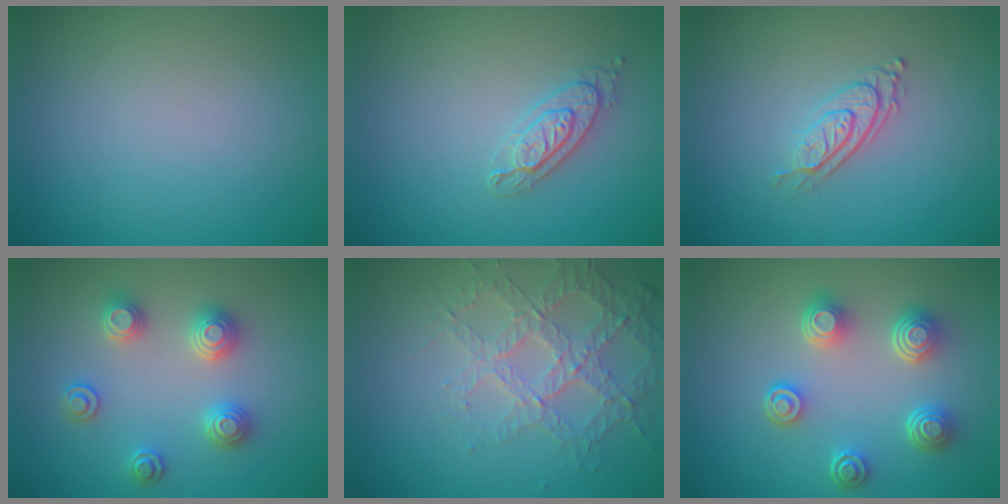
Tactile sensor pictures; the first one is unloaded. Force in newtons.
{"total": 2.2, "press": 2.2, "slide": 0.3}
{"total": 2.8, "press": 2.0, "slide": 2.0}
{"total": 3.0, "press": 3.0, "slide": 0.5}
{"total": 3.7, "press": 3.4, "slide": 1.5}
{"total": 4.7, "press": 3.6, "slide": 3.1}